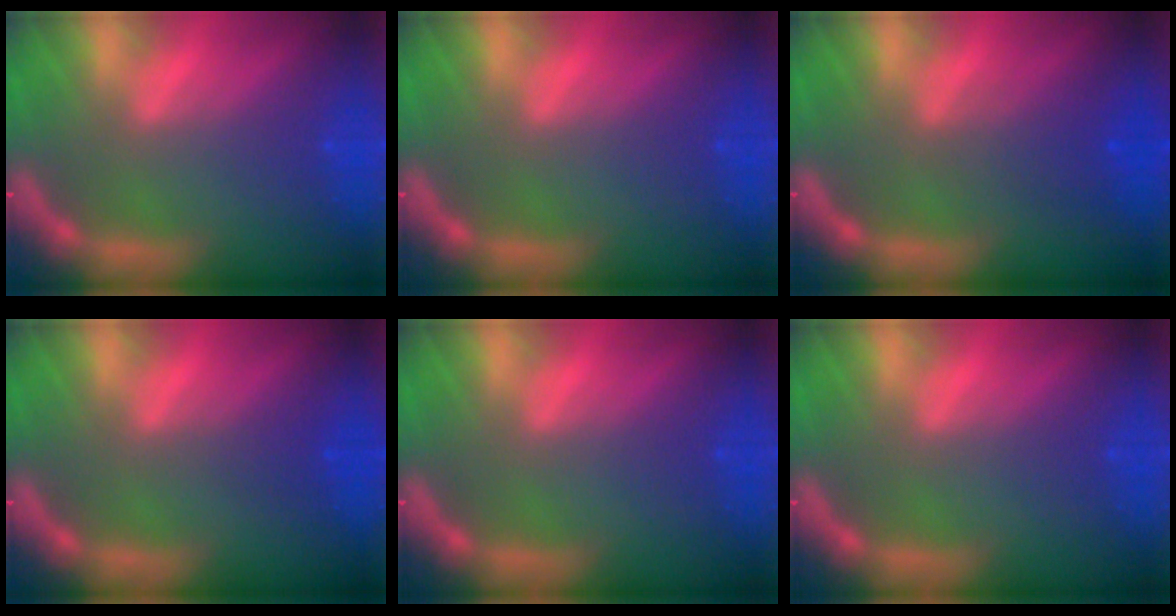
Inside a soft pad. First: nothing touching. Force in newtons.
{"total": 0.0}
{"total": 2.5}
{"total": 1.0}
{"total": 0.0}
{"total": 0.0}